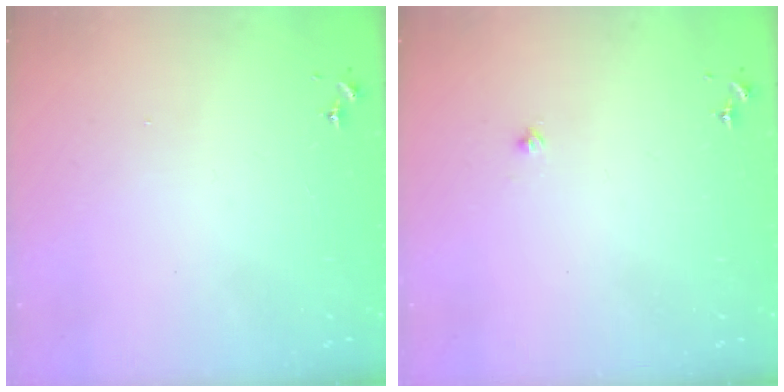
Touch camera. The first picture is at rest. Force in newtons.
{"total": 2.1, "press": 2.1, "slide": 0.3}